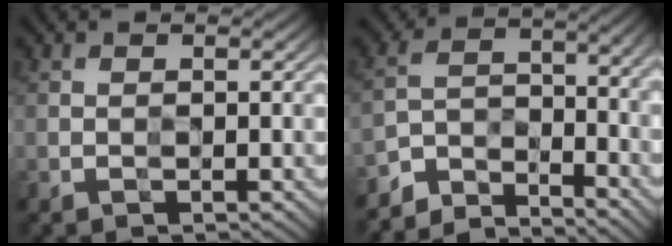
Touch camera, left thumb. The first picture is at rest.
{"total": 6.8, "force": [-6.2, 2.0, 1.9], "torque": [-0.039, -0.006, -0.128]}